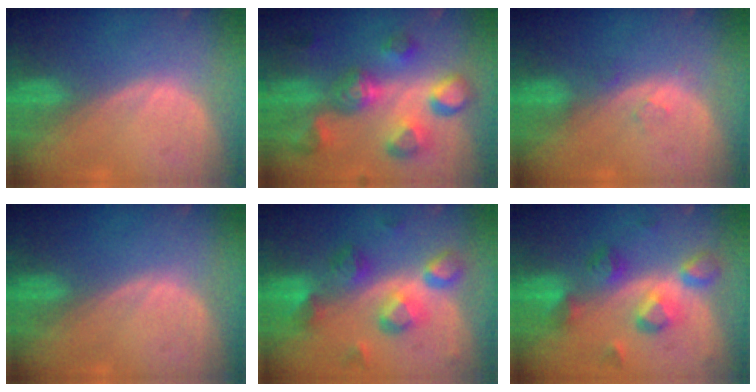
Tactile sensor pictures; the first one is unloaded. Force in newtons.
{"total": 9.5, "press": 9.4, "slide": 1.2}
{"total": 1.4, "press": 1.4, "slide": 0.1}
{"total": 0.0}
{"total": 8.1, "press": 8.0, "slide": 1.5}
{"total": 7.4, "press": 7.4, "slide": 0.8}